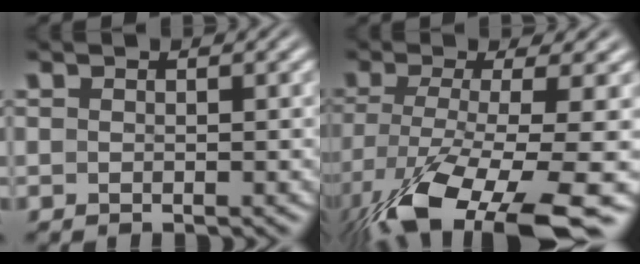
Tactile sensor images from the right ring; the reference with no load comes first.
{"total": 11.0, "force": [-4.7, 4.8, 8.7], "torque": [-0.173, -0.057, -0.037]}